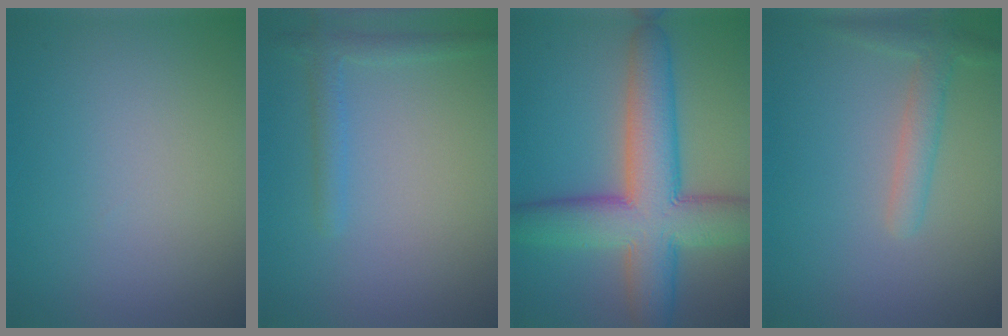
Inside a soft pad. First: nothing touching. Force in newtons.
{"total": 1.9, "press": 1.8, "slide": 0.2}
{"total": 10.7, "press": 10.7, "slide": 0.4}
{"total": 2.4, "press": 2.4, "slide": 0.1}